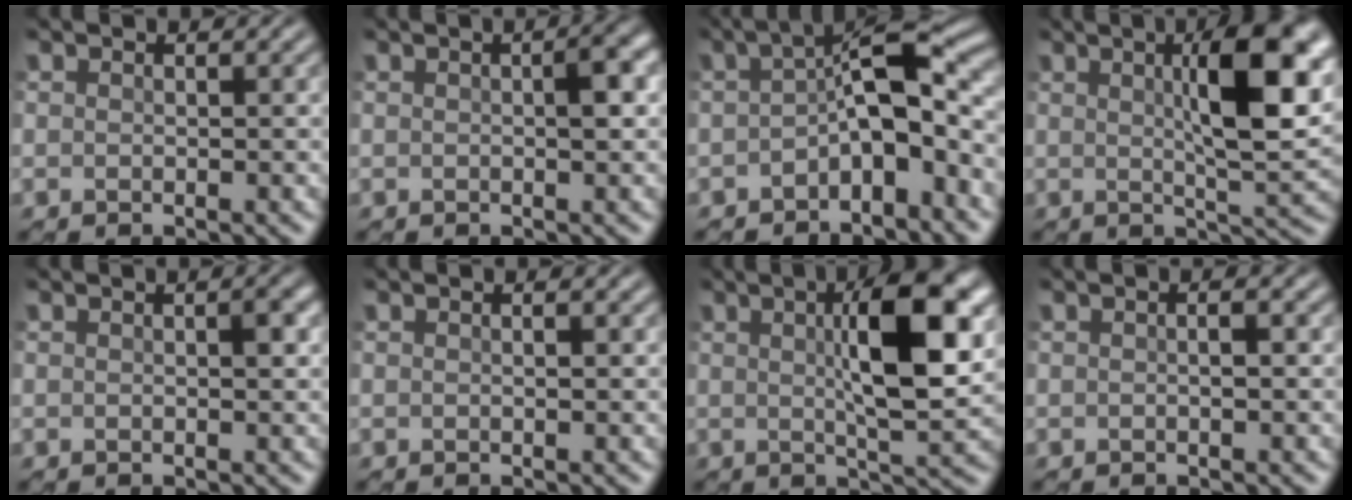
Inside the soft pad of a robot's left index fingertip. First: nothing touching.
{"total": 2.5, "force": [0.1, 0.9, 2.4], "torque": [-0.037, 0.006, 0.002]}
{"total": 8.1, "force": [-2.0, 3.6, 6.9], "torque": [-0.099, 0.018, -0.046]}
{"total": 8.5, "force": [2.5, 1.9, 7.9], "torque": [-0.125, 0.008, 0.041]}
{"total": 1.2, "force": [0.1, 0.3, 1.1], "torque": [-0.019, 0.004, 0.001]}
{"total": 0.0}
{"total": 8.1, "force": [2.0, 1.7, 7.7], "torque": [-0.123, 0.013, 0.029]}
{"total": 0.8, "force": [-0.2, -0.1, 0.8], "torque": [-0.019, 0.003, -0.001]}